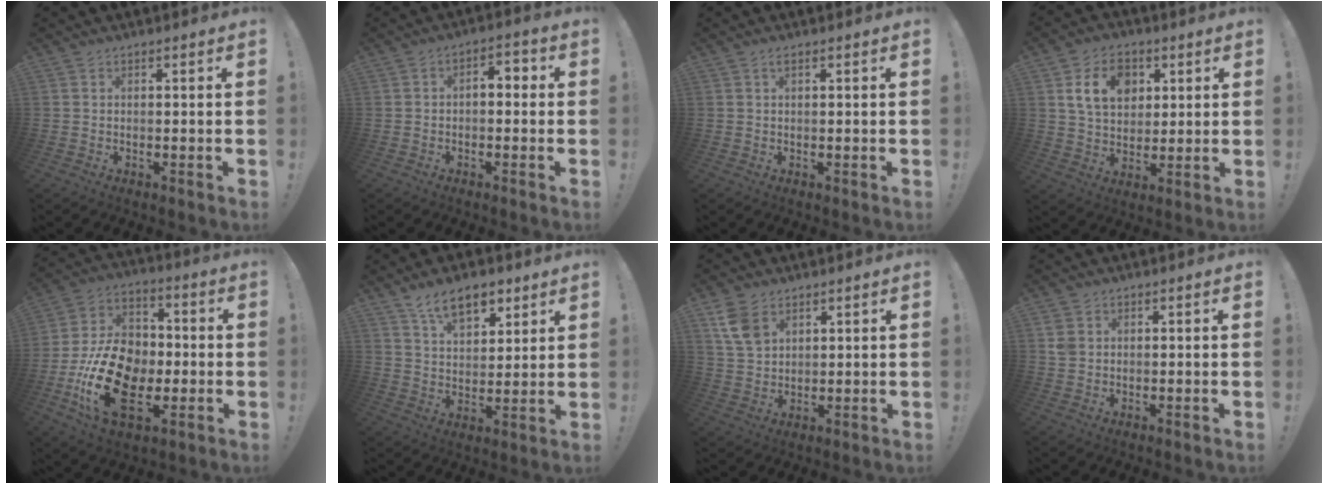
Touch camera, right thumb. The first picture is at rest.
{"total": 3.9, "force": [-0.9, 2.5, 2.9], "torque": [-0.029, 0.002, -0.022]}
{"total": 1.0, "force": [0.5, 0.1, 0.8], "torque": [-0.015, 0.000, 0.007]}
{"total": 12.9, "force": [4.7, 9.6, 7.2], "torque": [-0.105, -0.004, 0.089]}
{"total": 22.5, "force": [-6.0, 14.9, 15.7], "torque": [-0.304, 0.031, -0.089]}
{"total": 11.1, "force": [7.1, 5.8, 6.2], "torque": [-0.090, -0.032, 0.132]}
{"total": 8.5, "force": [4.6, 5.7, 4.4], "torque": [-0.079, -0.014, 0.091]}
{"total": 2.9, "force": [1.1, 2.4, 1.3], "torque": [-0.021, 0.000, 0.022]}